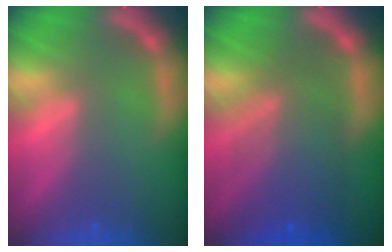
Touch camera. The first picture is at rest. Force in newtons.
{"total": 8.0}